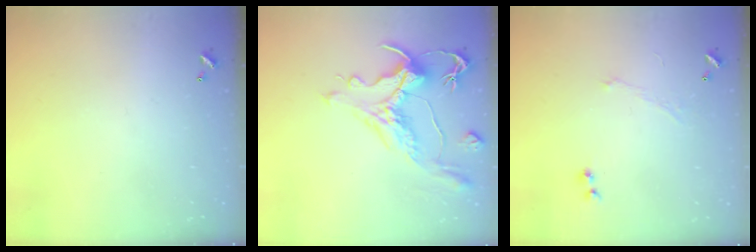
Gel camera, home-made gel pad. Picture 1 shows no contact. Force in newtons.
{"total": 2.2, "press": 1.7, "slide": 1.4}
{"total": 1.2, "press": 1.0, "slide": 0.8}